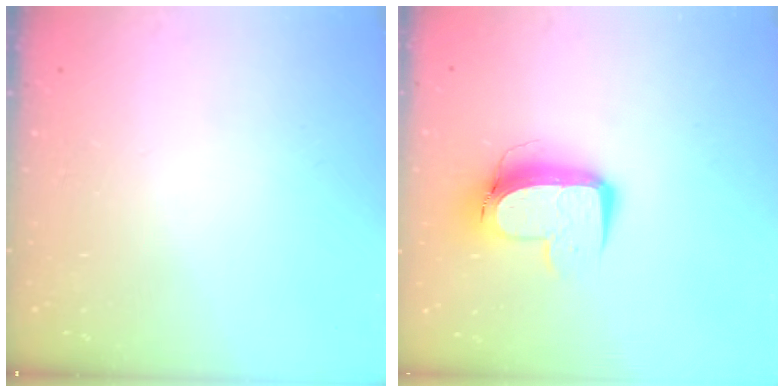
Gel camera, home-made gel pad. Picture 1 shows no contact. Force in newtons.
{"total": 11.3, "press": 11.2, "slide": 1.3}